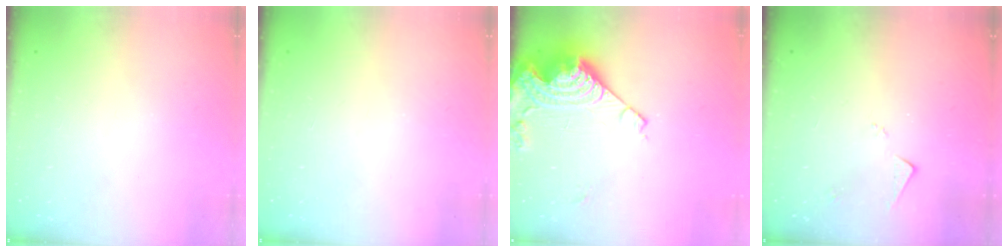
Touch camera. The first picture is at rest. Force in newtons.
{"total": 1.0, "press": 0.9, "slide": 0.1}
{"total": 12.7, "press": 12.7, "slide": 1.0}
{"total": 4.2, "press": 4.1, "slide": 0.6}